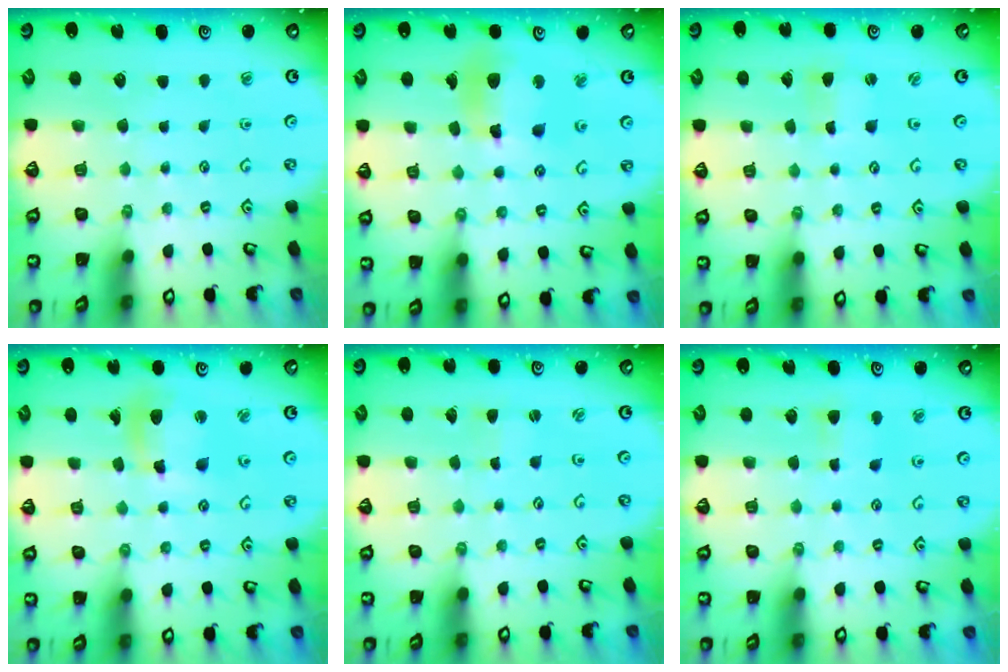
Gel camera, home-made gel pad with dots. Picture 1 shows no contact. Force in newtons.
{"total": 11.5, "press": 11.4, "slide": 1.7}
{"total": 0.8, "press": 0.8, "slide": 0.2}
{"total": 11.5, "press": 11.4, "slide": 1.7}
{"total": 0.0}
{"total": 4.9, "press": 4.8, "slide": 1.1}